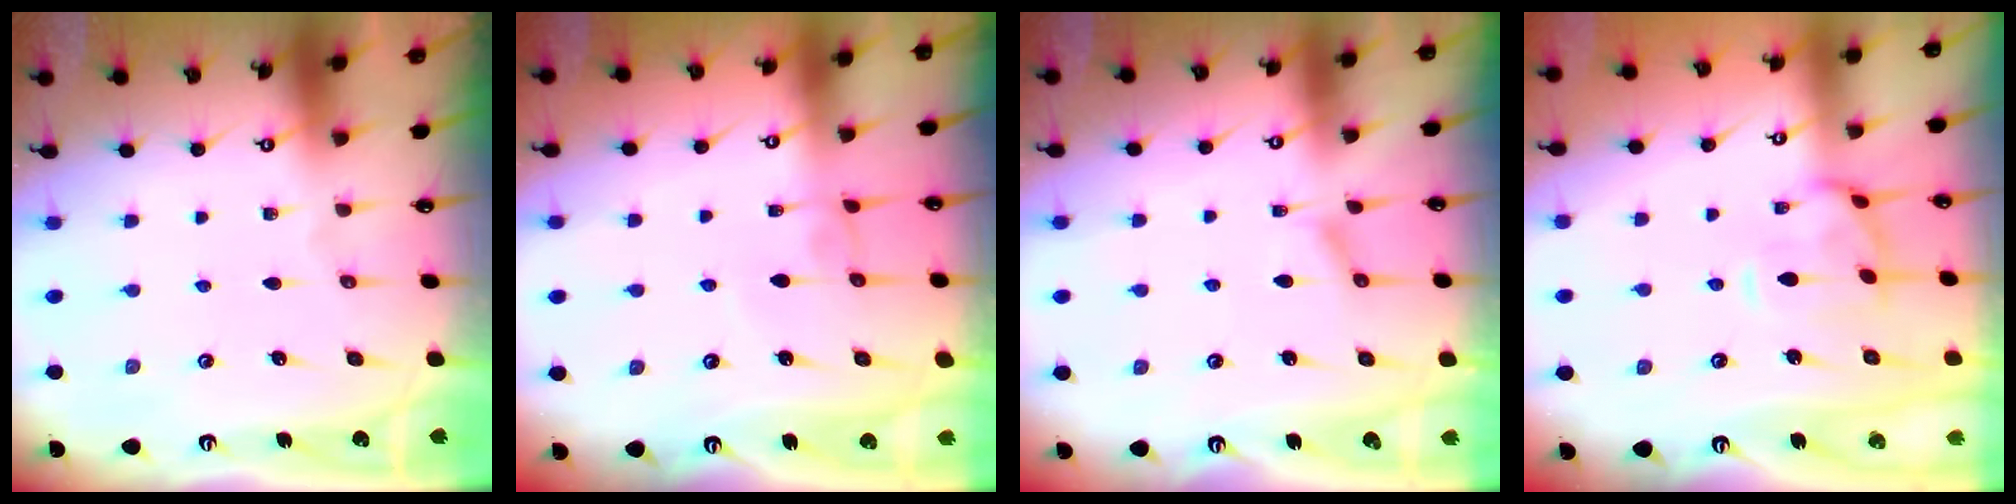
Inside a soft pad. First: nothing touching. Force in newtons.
{"total": 3.3, "press": 3.3, "slide": 0.1}
{"total": 1.8, "press": 1.7, "slide": 0.5}
{"total": 1.3, "press": 1.3, "slide": 0.3}